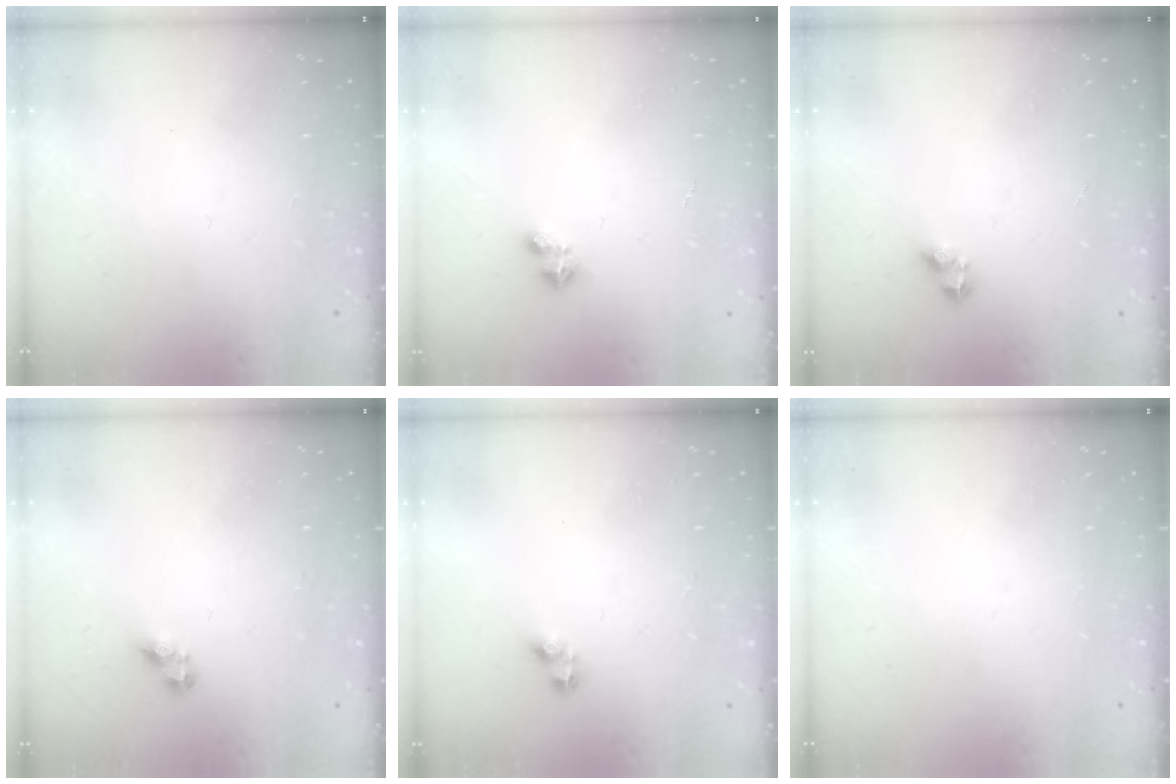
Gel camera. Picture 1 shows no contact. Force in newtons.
{"total": 2.4, "press": 2.4, "slide": 0.5}
{"total": 3.0, "press": 3.0, "slide": 0.3}
{"total": 4.6, "press": 4.6, "slide": 0.6}
{"total": 2.5, "press": 2.5, "slide": 0.1}
{"total": 0.0}